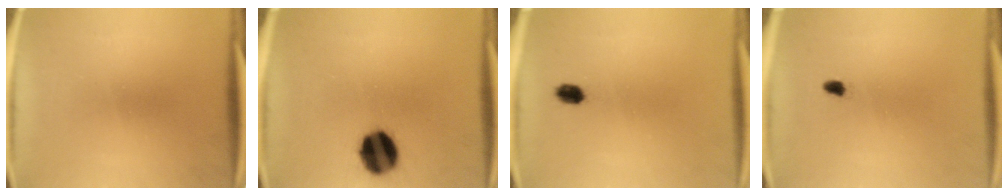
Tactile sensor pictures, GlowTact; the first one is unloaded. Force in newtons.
{"total": 13.0}
{"total": 2.4}
{"total": 1.3}